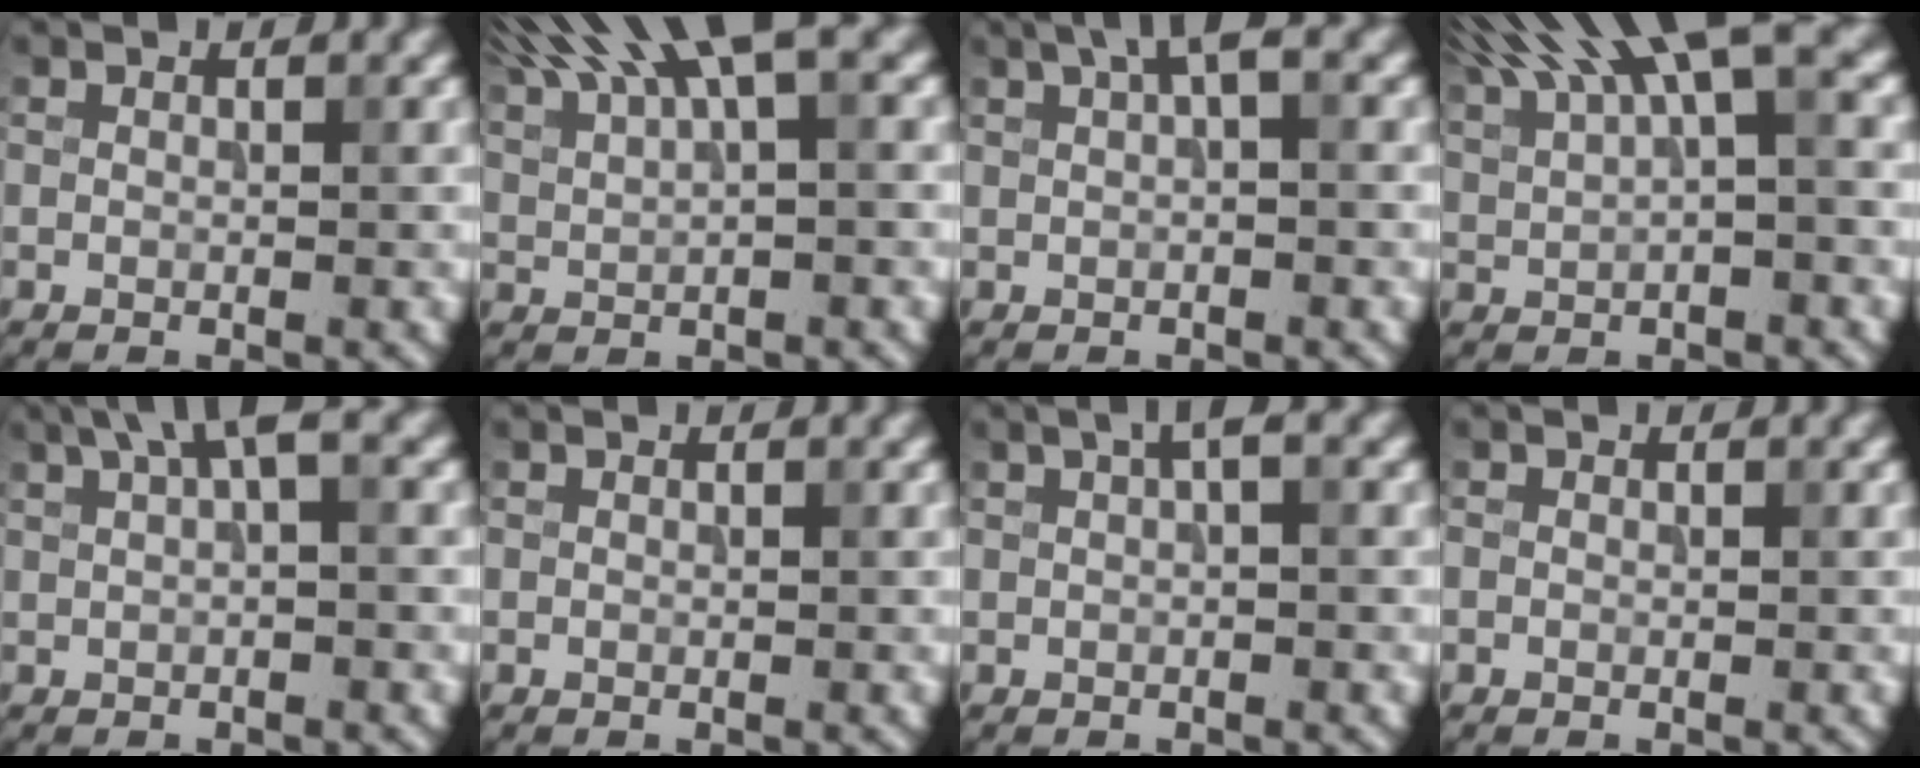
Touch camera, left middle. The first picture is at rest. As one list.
[{"total": 8.6, "force": [5.3, 2.1, 6.4], "torque": [-0.119, 0.022, 0.098]}, {"total": 2.4, "force": [1.1, 0.4, 2.1], "torque": [-0.033, 0.010, 0.018]}, {"total": 9.2, "force": [5.0, 2.5, 7.3], "torque": [-0.134, 0.028, 0.090]}, {"total": 3.3, "force": [1.6, 0.6, 2.8], "torque": [-0.045, 0.008, 0.027]}, {"total": 0.0}, {"total": 1.6, "force": [0.6, 0.2, 1.5], "torque": [-0.026, 0.009, 0.009]}, {"total": 0.0}]